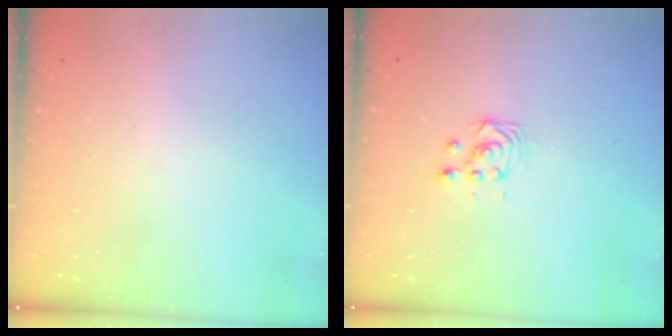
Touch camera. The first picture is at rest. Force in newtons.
{"total": 3.4, "press": 3.4, "slide": 0.1}